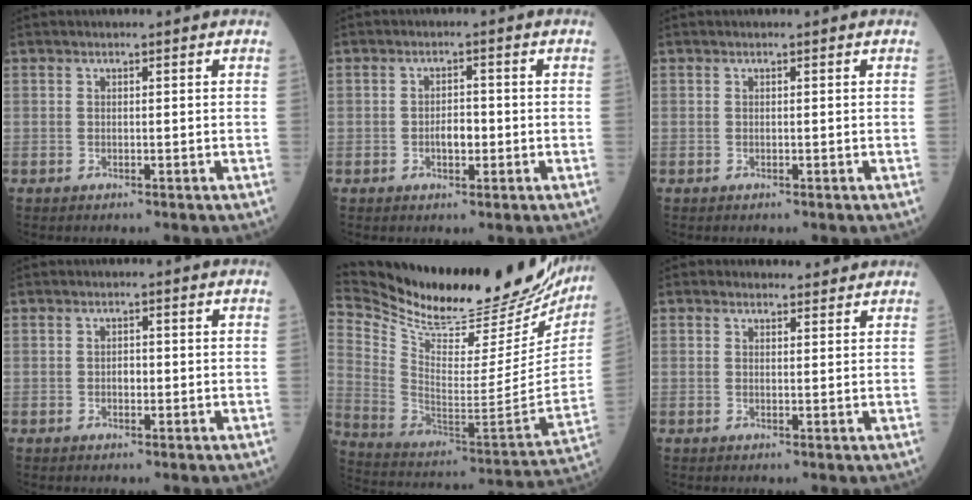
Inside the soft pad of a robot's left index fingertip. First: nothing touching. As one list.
[{"total": 2.7, "force": [-0.7, 1.3, 2.3], "torque": [-0.038, 0.004, -0.011]}, {"total": 0.0}, {"total": 1.3, "force": [-0.2, 0.8, 1.0], "torque": [-0.016, 0.003, -0.003]}, {"total": 34.3, "force": [30.0, 7.4, 15.0], "torque": [-0.271, -0.076, 0.426]}, {"total": 2.5, "force": [2.3, 1.1, 0.1], "torque": [-0.002, 0.009, 0.027]}]